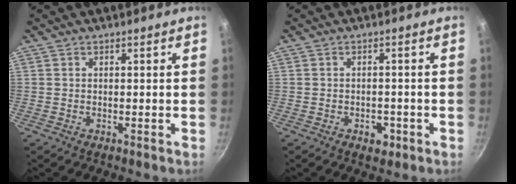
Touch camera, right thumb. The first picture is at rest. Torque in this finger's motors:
{"motor_torque": [0.63, 0.28, 0.59, -0.35, -0.02]}